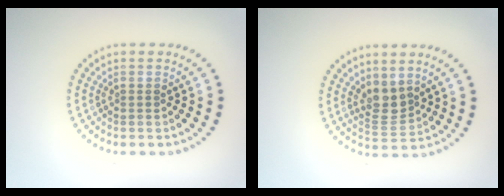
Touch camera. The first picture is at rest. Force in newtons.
{"total": 2.7, "press": 2.2, "slide": 1.5}